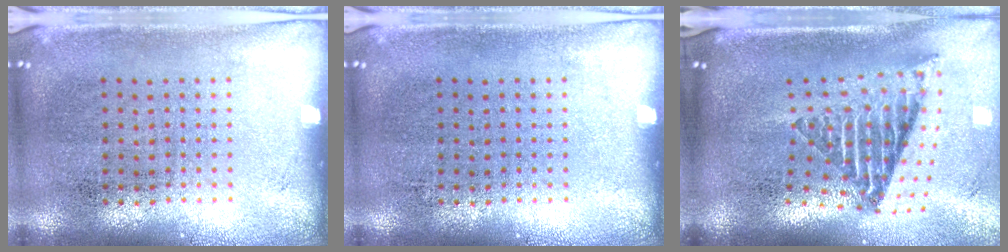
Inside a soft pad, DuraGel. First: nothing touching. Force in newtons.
{"total": 0.0}
{"total": 2.8, "press": 1.7, "slide": 2.2}